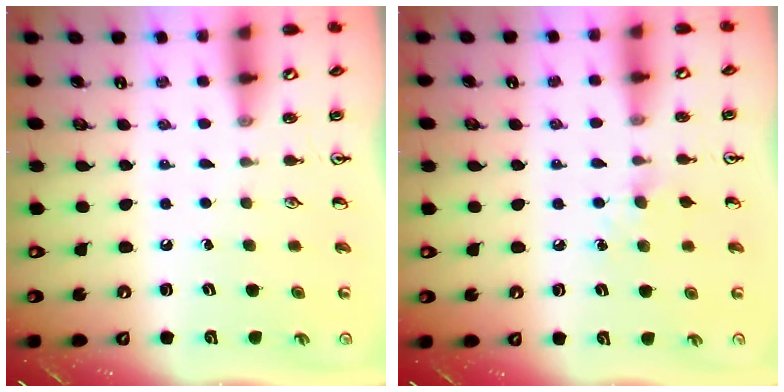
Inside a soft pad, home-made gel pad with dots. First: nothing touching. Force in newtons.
{"total": 5.5, "press": 5.5, "slide": 0.8}